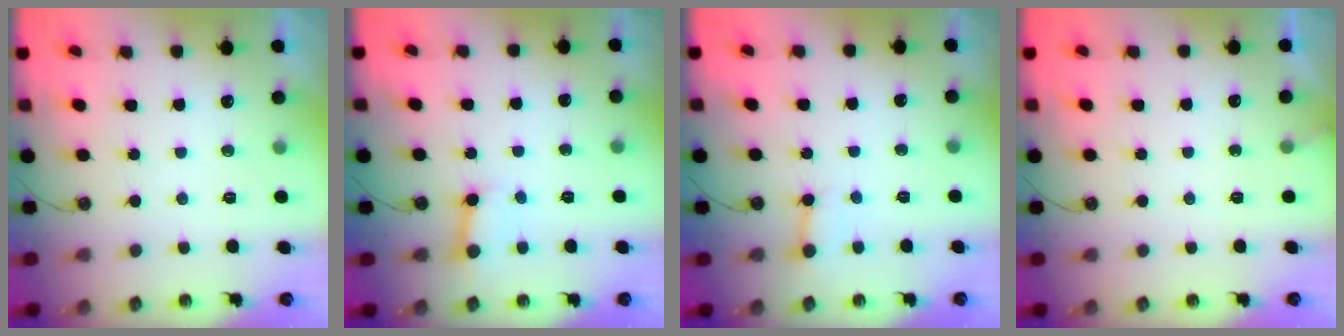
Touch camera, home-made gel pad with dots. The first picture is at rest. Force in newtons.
{"total": 3.4, "press": 3.4, "slide": 0.4}
{"total": 5.0, "press": 5.0, "slide": 0.6}
{"total": 2.8, "press": 2.8, "slide": 0.2}